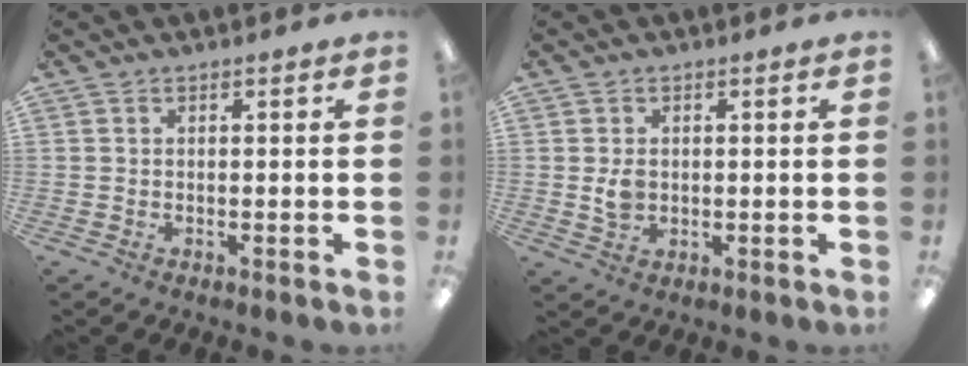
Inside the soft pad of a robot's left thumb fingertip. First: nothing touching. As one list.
[{"total": 3.5, "force": [0.3, 2.7, 2.3], "torque": [-0.030, -0.001, 0.002]}]